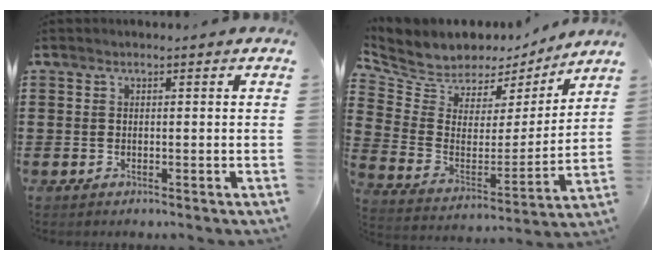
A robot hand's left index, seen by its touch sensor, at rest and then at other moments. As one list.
[{"total": 6.7, "force": [6.1, 2.7, -0.4], "torque": [-0.042, -0.053, 0.107]}]